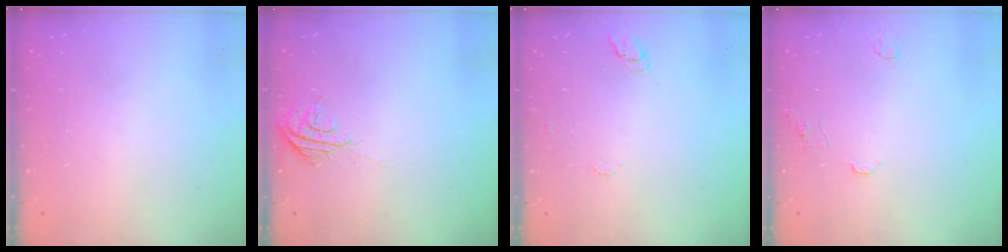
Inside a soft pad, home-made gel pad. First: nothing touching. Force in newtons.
{"total": 6.0, "press": 5.9, "slide": 0.6}
{"total": 5.8, "press": 5.8, "slide": 0.3}
{"total": 6.7, "press": 6.6, "slide": 0.6}